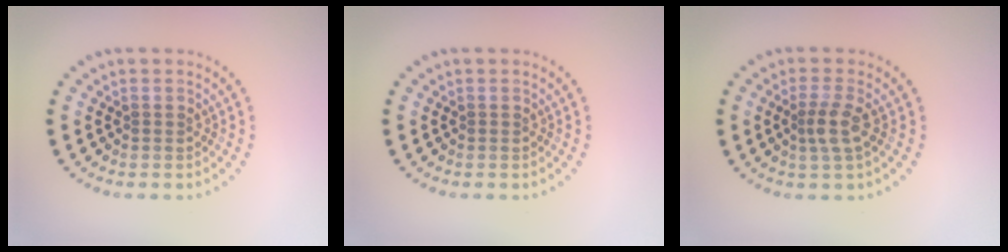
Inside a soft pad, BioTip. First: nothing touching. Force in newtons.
{"total": 0.0}
{"total": 2.2, "press": 1.8, "slide": 1.3}